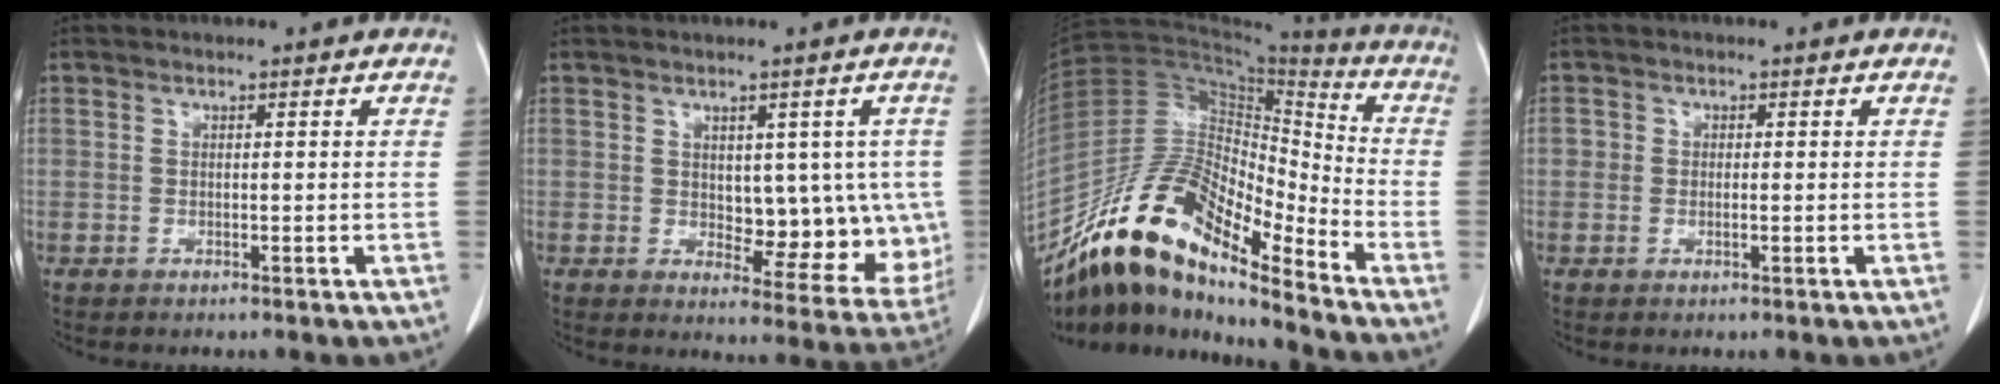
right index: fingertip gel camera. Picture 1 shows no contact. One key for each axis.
{"total": 10.2, "fx": 0.7, "fy": 5.5, "fz": 8.6, "tx": -0.083, "ty": 0.004, "tz": 0.024}
{"total": 16.6, "fx": -13.2, "fy": 4.1, "fz": 9.0, "tx": -0.159, "ty": 0.044, "tz": -0.241}
{"total": 1.7, "fx": -0.1, "fy": 1.3, "fz": 1.0, "tx": -0.009, "ty": 0.002, "tz": -0.005}